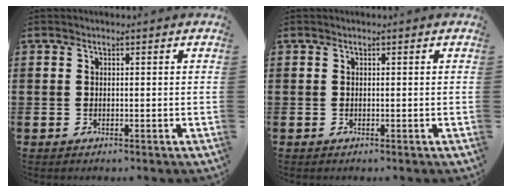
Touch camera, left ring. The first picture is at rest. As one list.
[{"total": 0.0}]